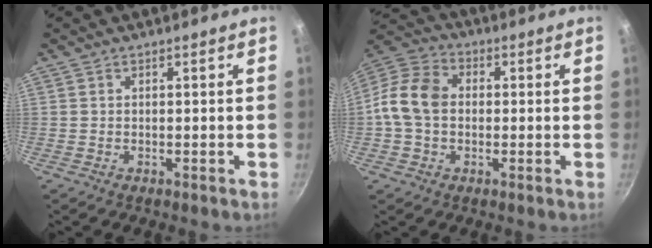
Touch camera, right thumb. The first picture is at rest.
{"total": 10.8, "force": [-0.2, 8.2, 7.1], "torque": [-0.115, 0.026, -0.023]}